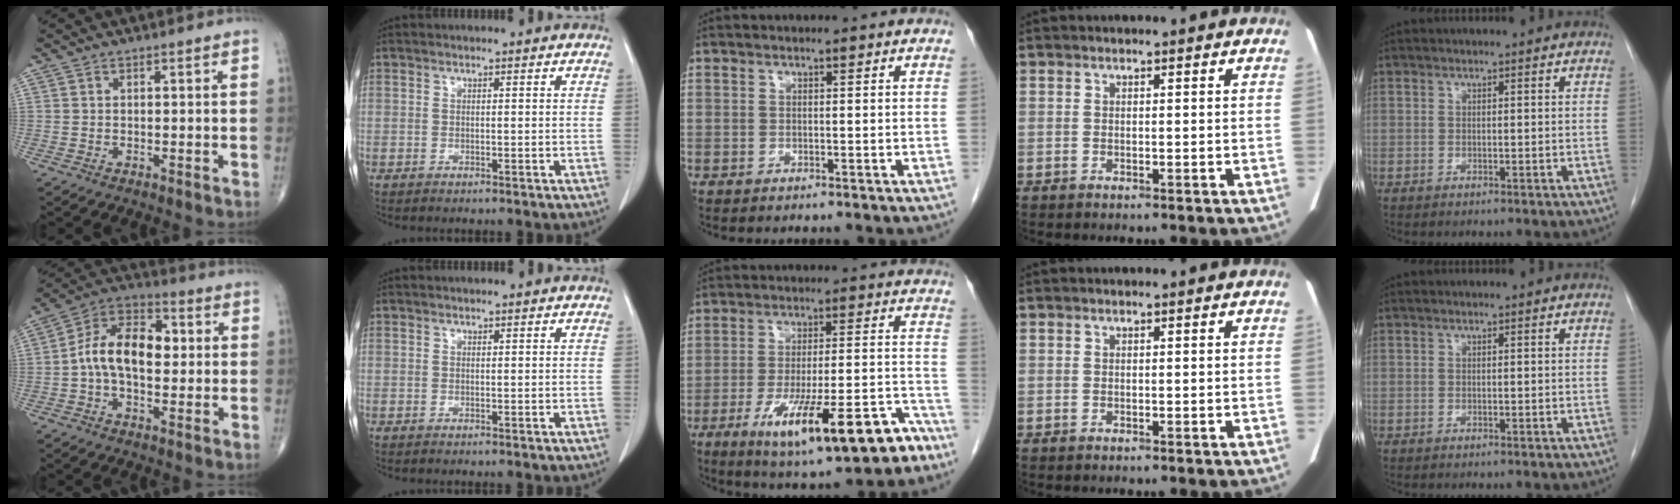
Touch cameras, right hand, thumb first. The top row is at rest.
{"thumb": {"total": 13.1, "force": [0.2, 7.9, 10.5], "torque": [-0.171, 0.034, -0.008]}, "middle": {"total": 17.6, "force": [-10.2, 3.6, 13.9], "torque": [-0.186, 0.004, -0.145]}}